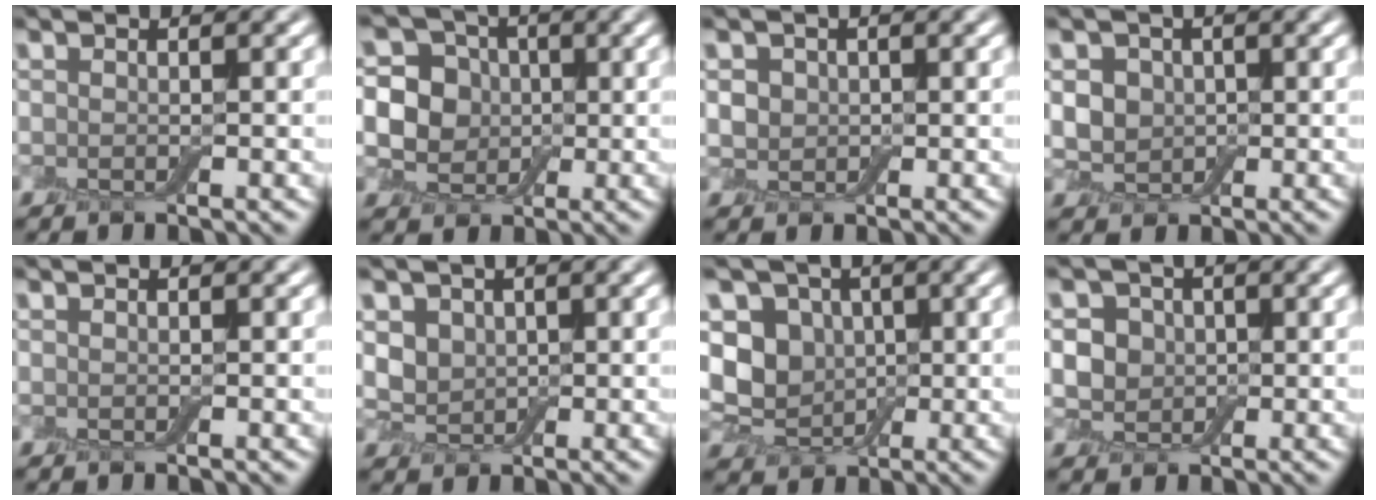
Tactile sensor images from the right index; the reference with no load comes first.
{"total": 9.7, "force": [0.8, 8.8, 3.9], "torque": [-0.088, 0.034, -0.004]}
{"total": 1.7, "force": [0.3, 1.5, 0.6], "torque": [-0.012, -0.003, 0.005]}
{"total": 3.2, "force": [0.5, 2.7, 1.6], "torque": [-0.032, 0.006, -0.003]}
{"total": 0.0}
{"total": 2.7, "force": [0.9, 2.2, 1.3], "torque": [-0.028, -0.003, 0.015]}
{"total": 5.3, "force": [0.6, 4.6, 2.6], "torque": [-0.041, -0.003, 0.003]}
{"total": 3.8, "force": [0.5, 3.4, 1.7], "torque": [-0.023, 0.008, -0.003]}